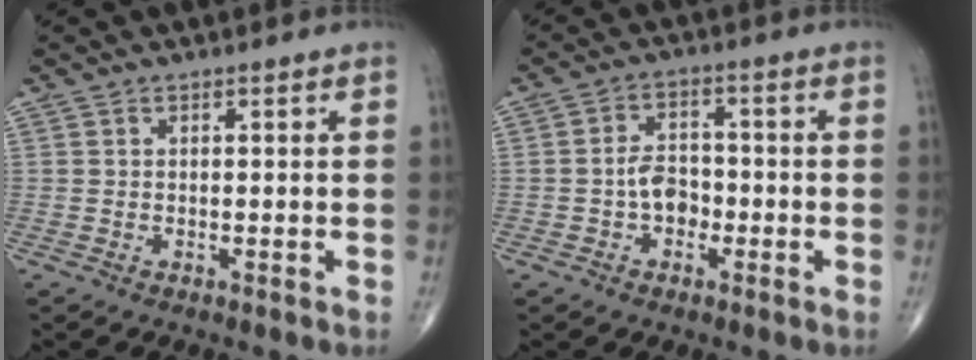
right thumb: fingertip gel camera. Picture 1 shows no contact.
{"total": 5.4, "force": [-1.4, 3.8, 3.5], "torque": [-0.044, 0.023, -0.032]}